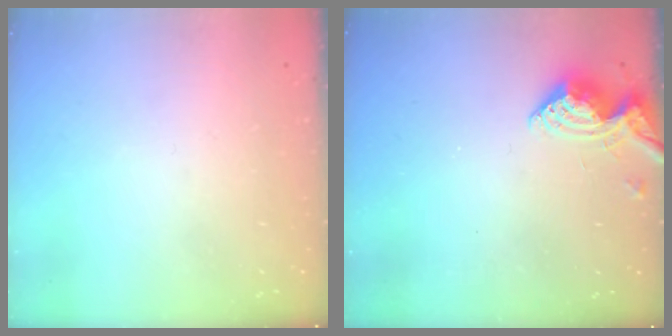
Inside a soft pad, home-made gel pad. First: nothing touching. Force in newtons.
{"total": 8.8, "press": 8.8, "slide": 0.5}